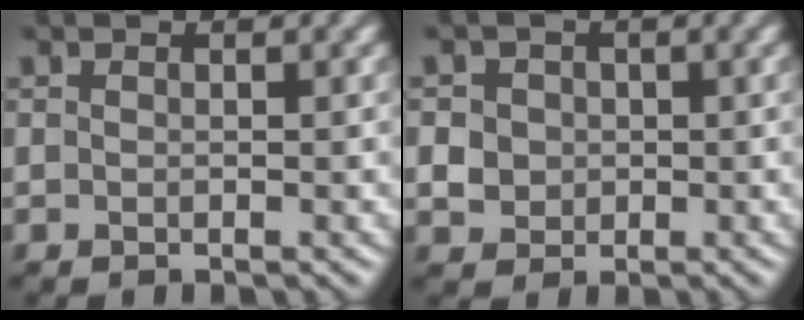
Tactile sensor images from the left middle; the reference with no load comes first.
{"total": 4.8, "force": [1.1, 4.2, 1.9], "torque": [-0.034, 0.026, 0.009]}